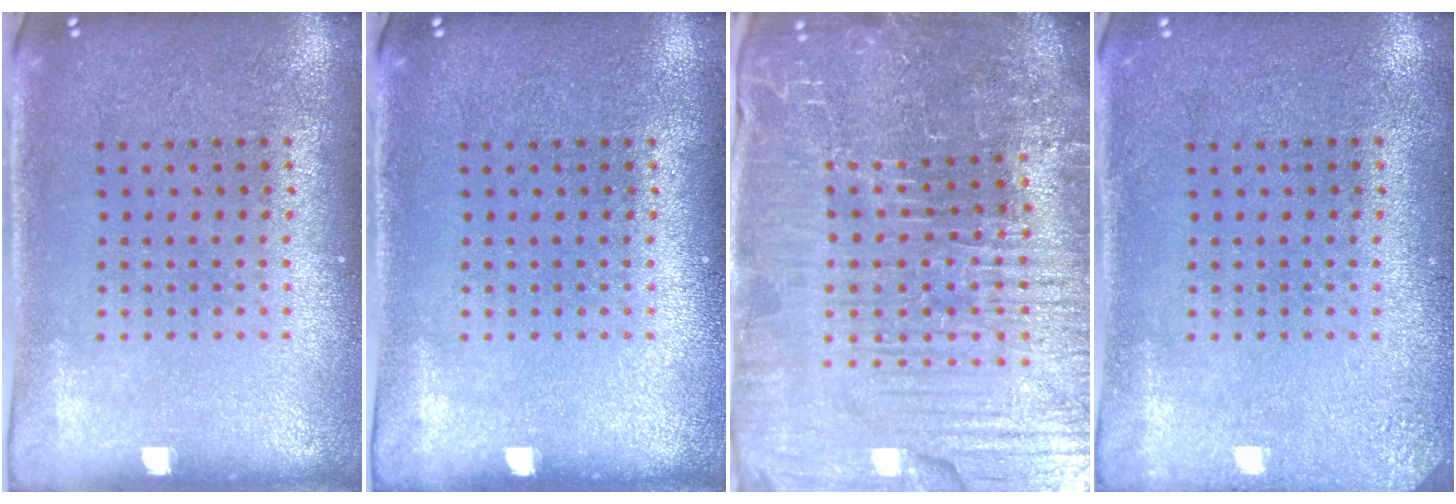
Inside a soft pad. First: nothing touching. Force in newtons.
{"total": 0.0}
{"total": 6.7, "press": 6.0, "slide": 3.0}
{"total": 1.7, "press": 1.7, "slide": 0.2}